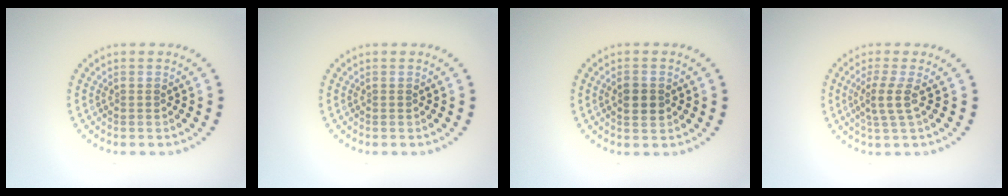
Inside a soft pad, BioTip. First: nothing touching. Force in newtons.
{"total": 0.0}
{"total": 2.2, "press": 2.2, "slide": 0.1}
{"total": 2.3, "press": 1.7, "slide": 1.5}